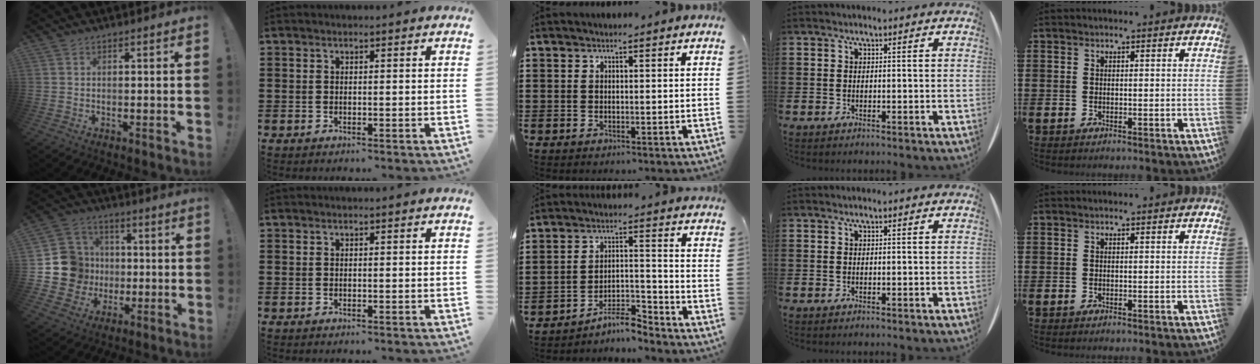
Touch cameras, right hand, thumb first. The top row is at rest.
{"thumb": {"total": 14.6, "force": [-1.2, 13.8, 4.6], "torque": [-0.052, 0.020, -0.002]}, "middle": {"total": 5.4, "force": [-5.2, 0.5, 1.3], "torque": [-0.031, 0.005, -0.107]}}